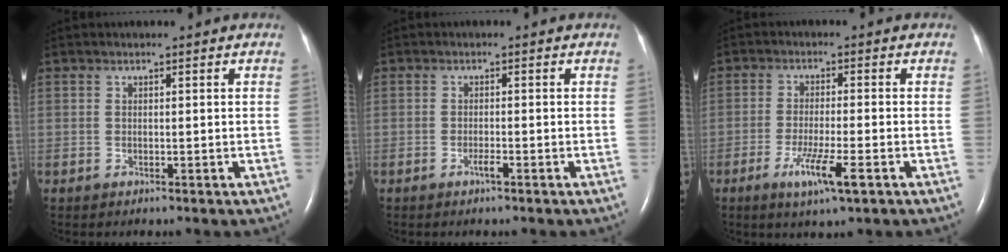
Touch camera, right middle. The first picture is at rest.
{"total": 1.2, "force": [-0.8, 0.0, 0.9], "torque": [-0.022, -0.001, -0.015]}
{"total": 6.5, "force": [-3.1, 0.2, 5.6], "torque": [-0.109, -0.015, -0.054]}